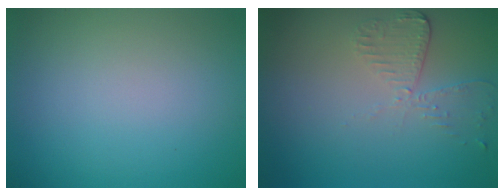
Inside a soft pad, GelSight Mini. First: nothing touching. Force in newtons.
{"total": 2.6, "press": 2.3, "slide": 1.1}